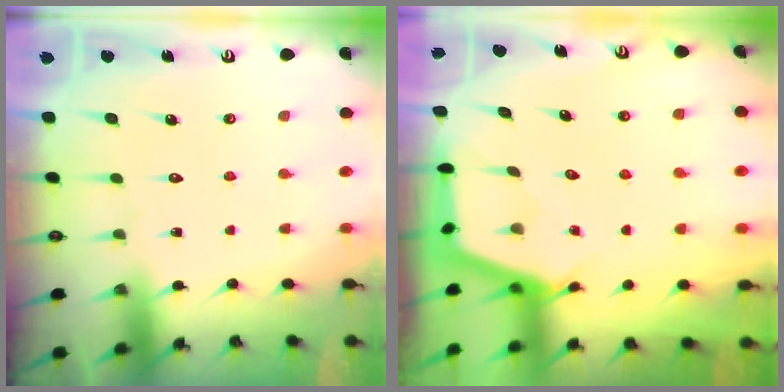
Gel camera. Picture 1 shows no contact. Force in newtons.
{"total": 3.0, "press": 3.0, "slide": 0.4}